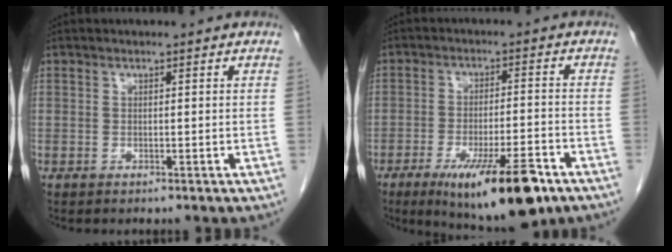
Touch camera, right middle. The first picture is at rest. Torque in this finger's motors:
{"motor_torque": [1.27, -0.87, 0.54, 0.15]}